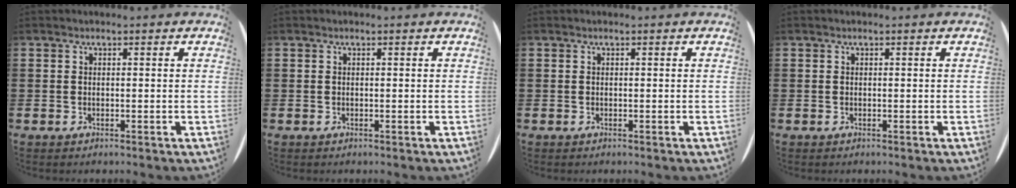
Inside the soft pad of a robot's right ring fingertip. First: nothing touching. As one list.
[{"total": 0.0}, {"total": 0.0}, {"total": 0.0}]